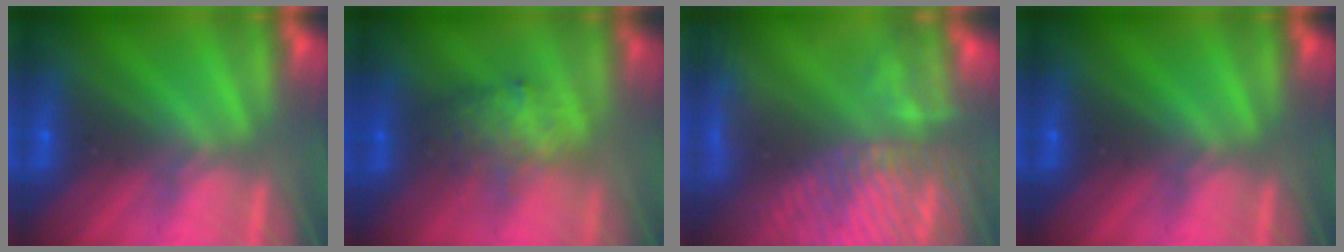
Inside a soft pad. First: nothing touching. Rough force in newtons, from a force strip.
{"total": 2.6}
{"total": 6.6}
{"total": 0.0}